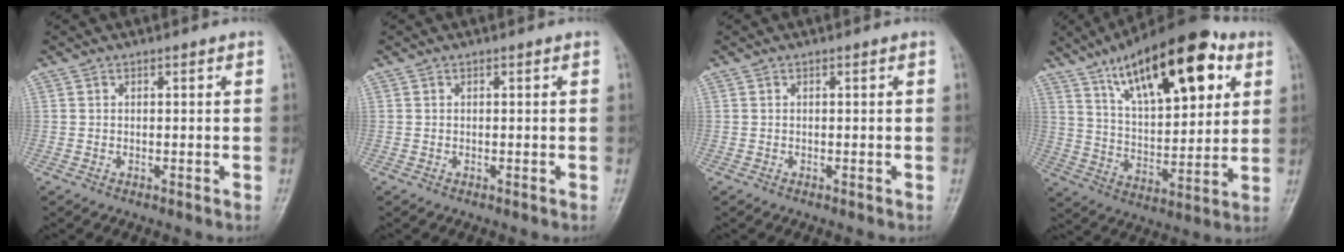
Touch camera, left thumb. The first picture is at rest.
{"total": 0.0}
{"total": 0.0}
{"total": 23.2, "force": [11.4, 9.4, 17.9], "torque": [-0.248, -0.027, 0.189]}